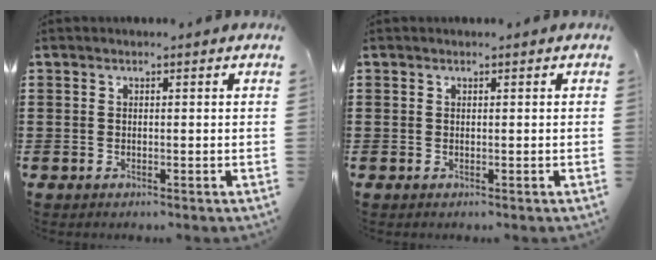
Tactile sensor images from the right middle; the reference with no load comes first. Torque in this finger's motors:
{"motor_torque": [0.01, 0.00, -0.01, -0.01]}